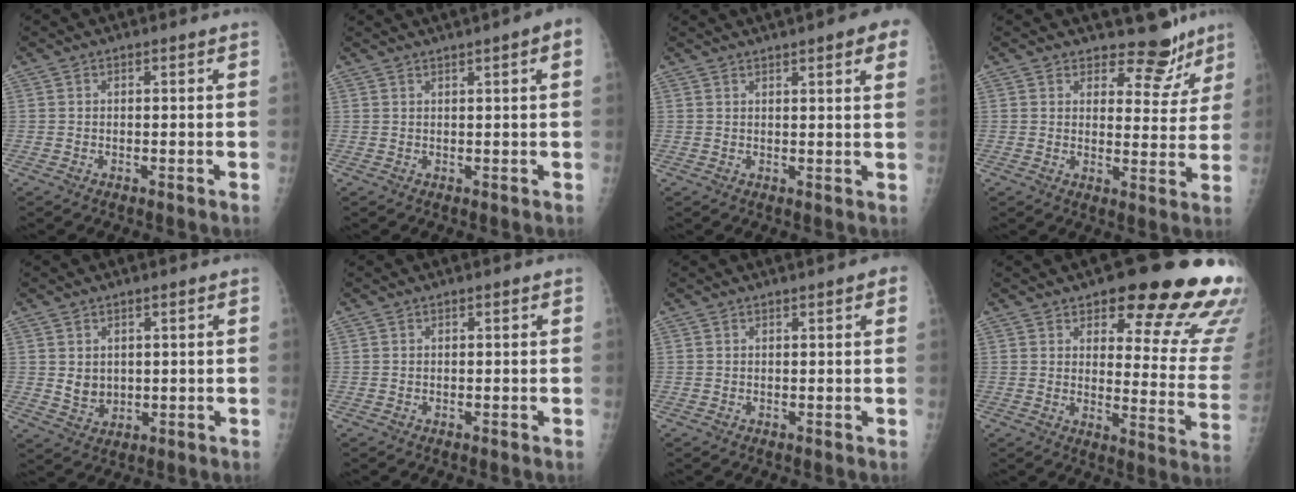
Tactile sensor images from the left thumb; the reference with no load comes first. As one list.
[{"total": 4.5, "force": [2.2, 0.1, 3.9], "torque": [-0.055, 0.011, 0.031]}, {"total": 8.8, "force": [5.4, 1.4, 6.8], "torque": [-0.070, 0.002, 0.060]}, {"total": 8.0, "force": [7.1, 3.7, 1.2], "torque": [0.019, -0.061, 0.084]}, {"total": 3.8, "force": [0.8, 3.2, 2.0], "torque": [-0.020, -0.012, 0.027]}, {"total": 0.0}, {"total": 2.2, "force": [1.2, 0.3, 1.9], "torque": [-0.027, 0.002, 0.013]}, {"total": 21.8, "force": [15.2, 6.8, 14.1], "torque": [-0.125, -0.087, 0.181]}]